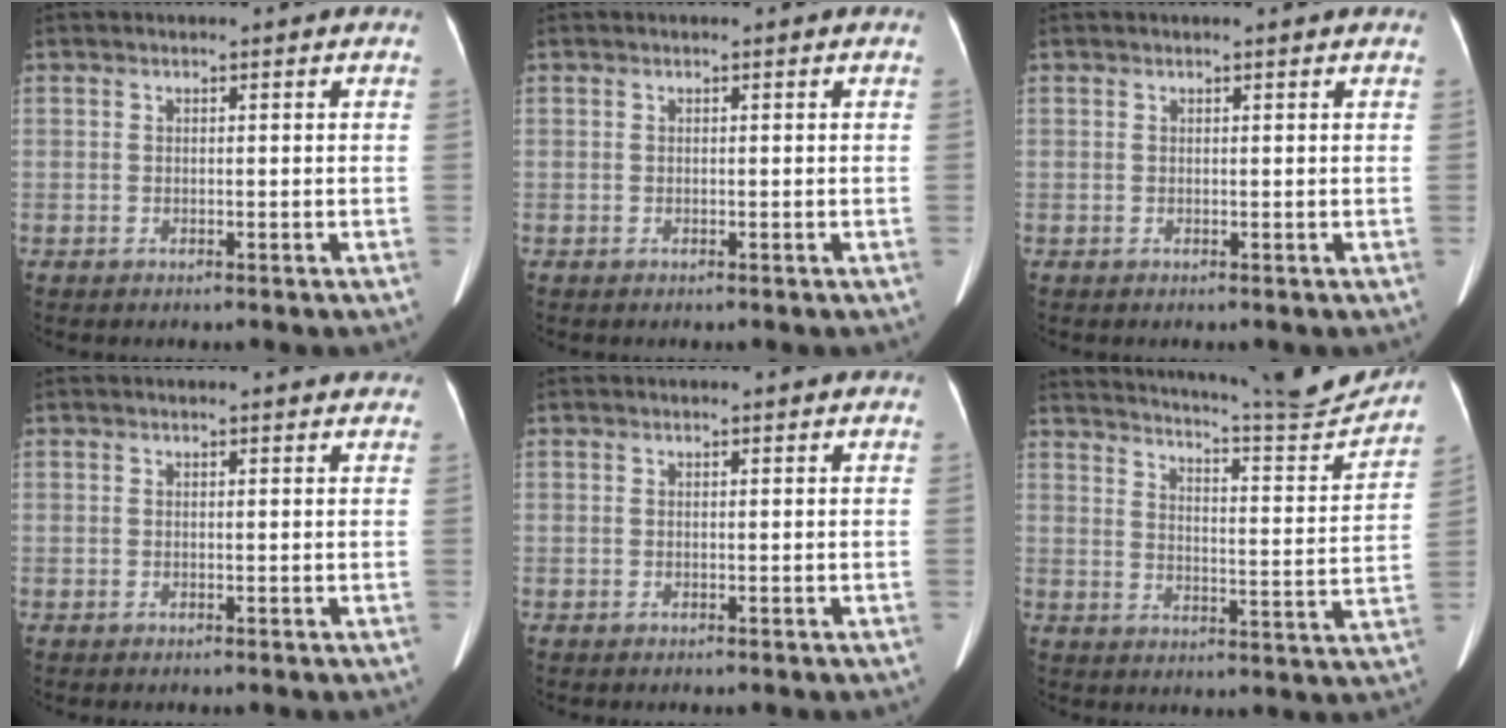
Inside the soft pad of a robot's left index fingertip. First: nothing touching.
{"total": 0.0}
{"total": 0.9, "force": [0.8, 0.0, 0.4], "torque": [-0.010, 0.008, 0.011]}
{"total": 4.4, "force": [4.2, 0.8, 1.3], "torque": [-0.013, 0.012, 0.034]}
{"total": 0.6, "force": [0.6, 0.0, 0.2], "torque": [-0.003, 0.007, 0.008]}
{"total": 18.3, "force": [17.4, 0.0, 5.7], "torque": [-0.098, -0.057, 0.228]}